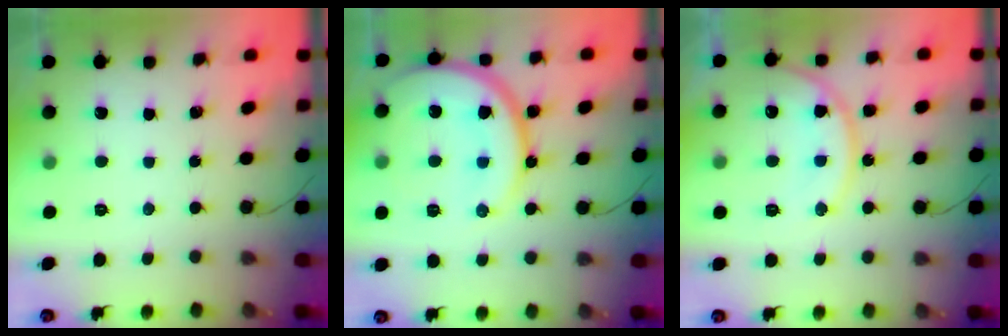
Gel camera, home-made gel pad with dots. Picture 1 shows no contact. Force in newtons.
{"total": 20.0, "press": 19.9, "slide": 1.9}
{"total": 13.6, "press": 13.5, "slide": 1.5}